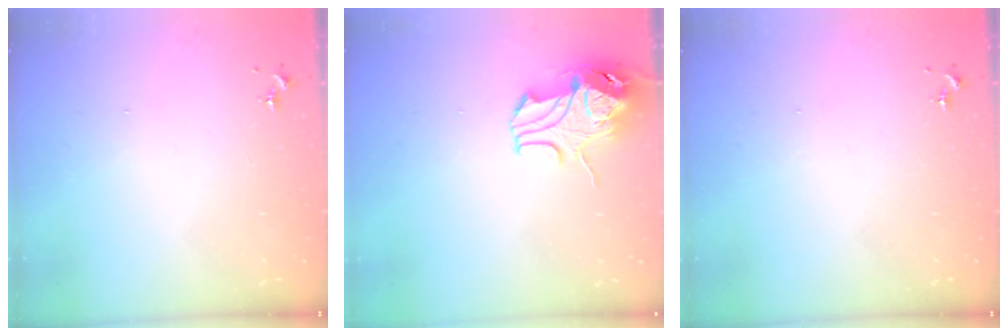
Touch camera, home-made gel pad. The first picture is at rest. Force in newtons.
{"total": 10.5, "press": 10.4, "slide": 1.5}
{"total": 0.0}